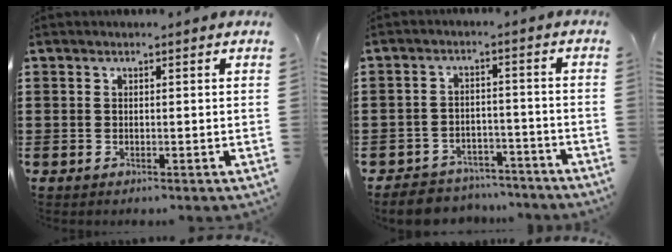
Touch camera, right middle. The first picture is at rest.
{"total": 5.1, "force": [-5.0, 1.2, 0.3], "torque": [-0.011, 0.013, -0.103]}